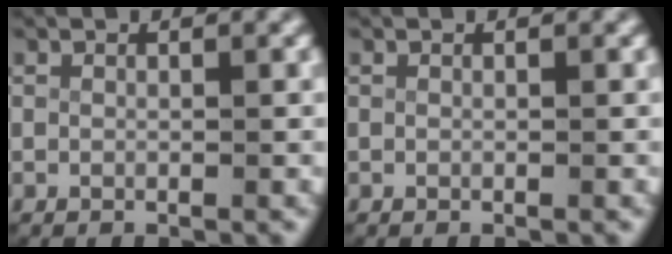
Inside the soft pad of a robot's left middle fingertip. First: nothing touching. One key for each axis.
{"total": 0.0}